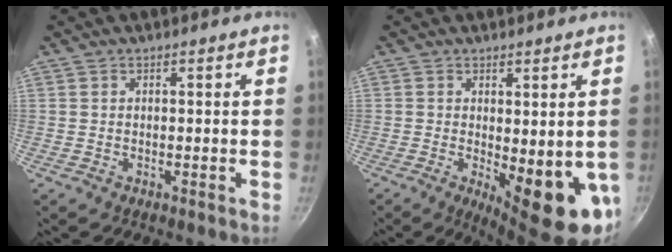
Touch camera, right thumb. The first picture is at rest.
{"total": 11.8, "force": [-1.5, 4.2, 10.9], "torque": [-0.122, -0.015, -0.007]}